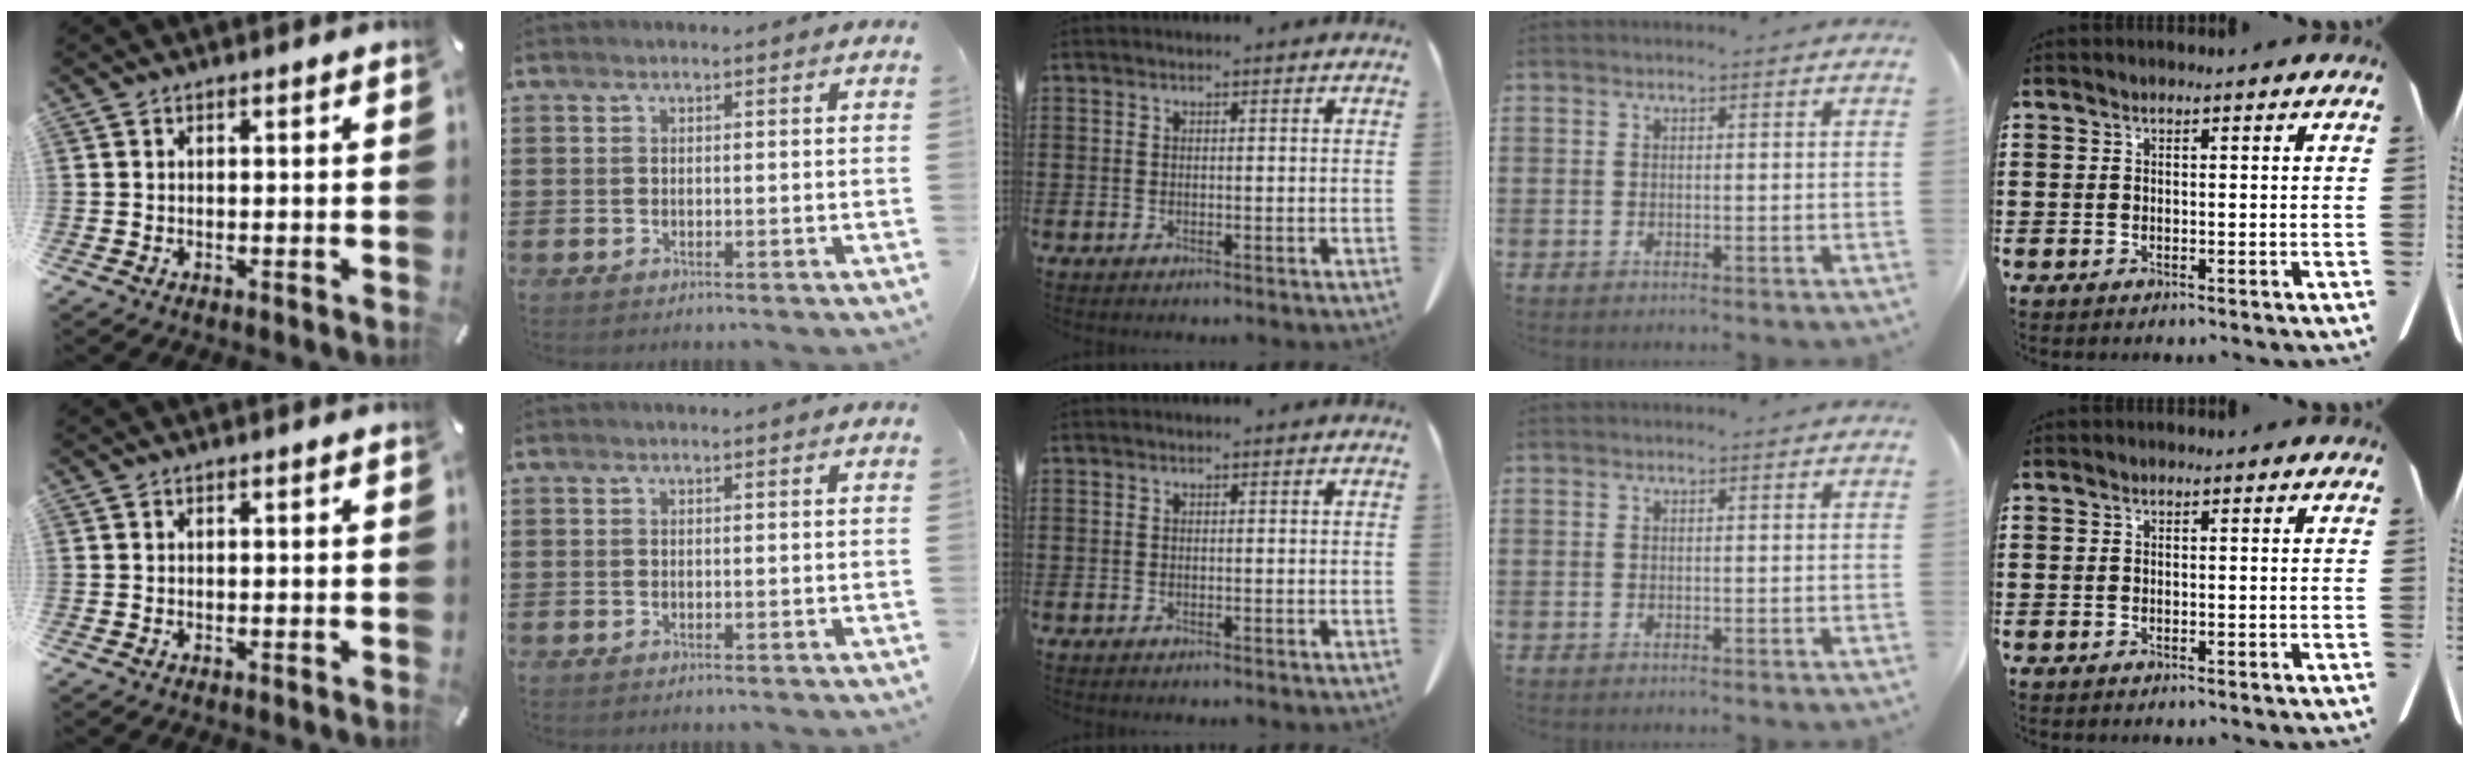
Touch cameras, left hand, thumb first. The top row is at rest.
{}